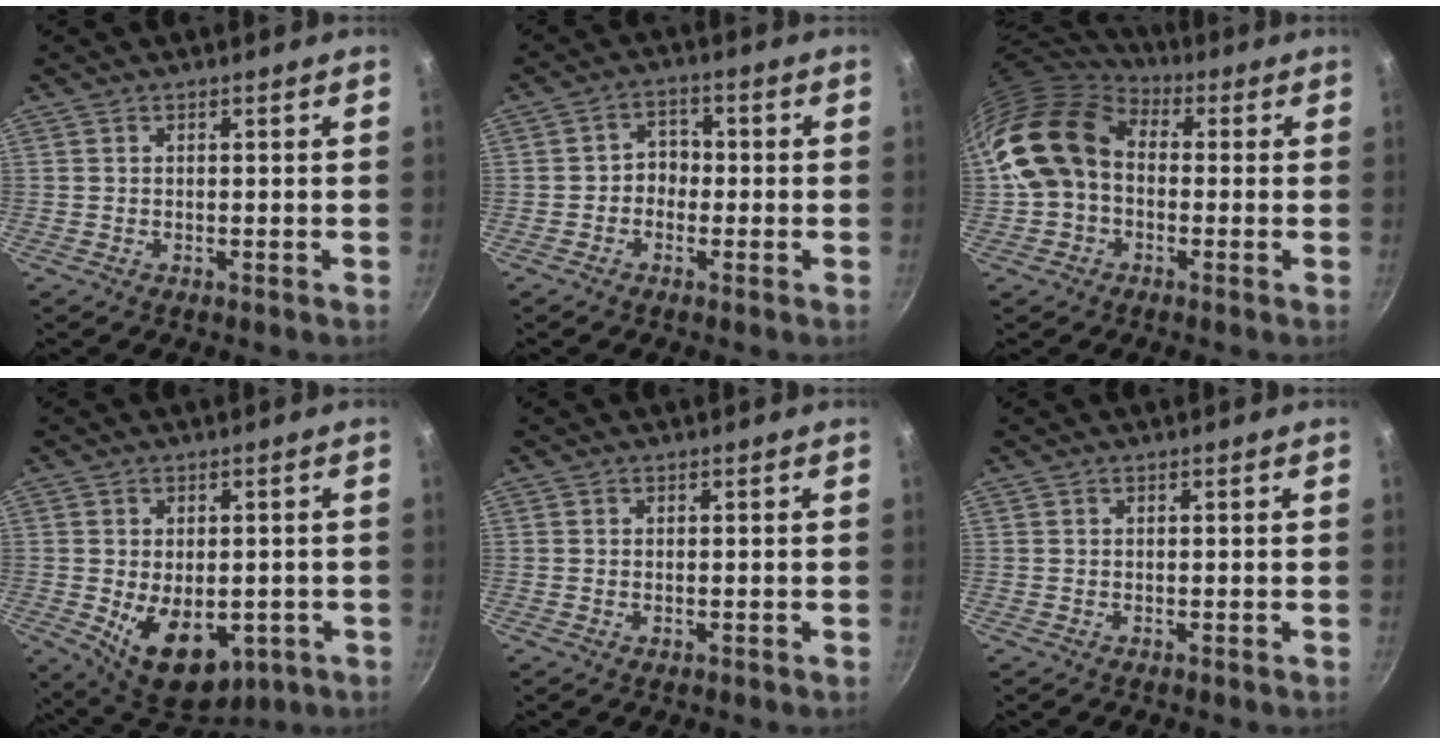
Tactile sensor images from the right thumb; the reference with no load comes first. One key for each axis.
{"total": 3.9, "fx": -0.9, "fy": 3.3, "fz": 1.9, "tx": 0.000, "ty": 0.017, "tz": -0.022}
{"total": 15.1, "fx": 0.2, "fy": 11.3, "fz": 10.0, "tx": -0.168, "ty": 0.034, "tz": -0.010}
{"total": 13.5, "fx": -3.4, "fy": 8.3, "fz": 10.1, "tx": -0.115, "ty": -0.012, "tz": -0.027}
{"total": 0.6, "fx": -0.2, "fy": 0.3, "fz": 0.6, "tx": -0.008, "ty": 0.001, "tz": -0.003}
{"total": 0.0}